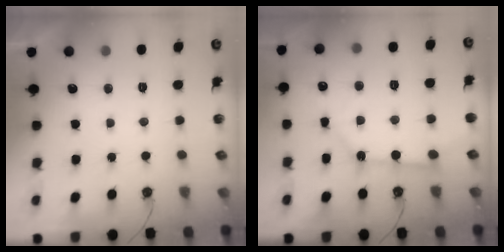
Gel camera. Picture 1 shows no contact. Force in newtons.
{"total": 11.4, "press": 11.3, "slide": 1.0}